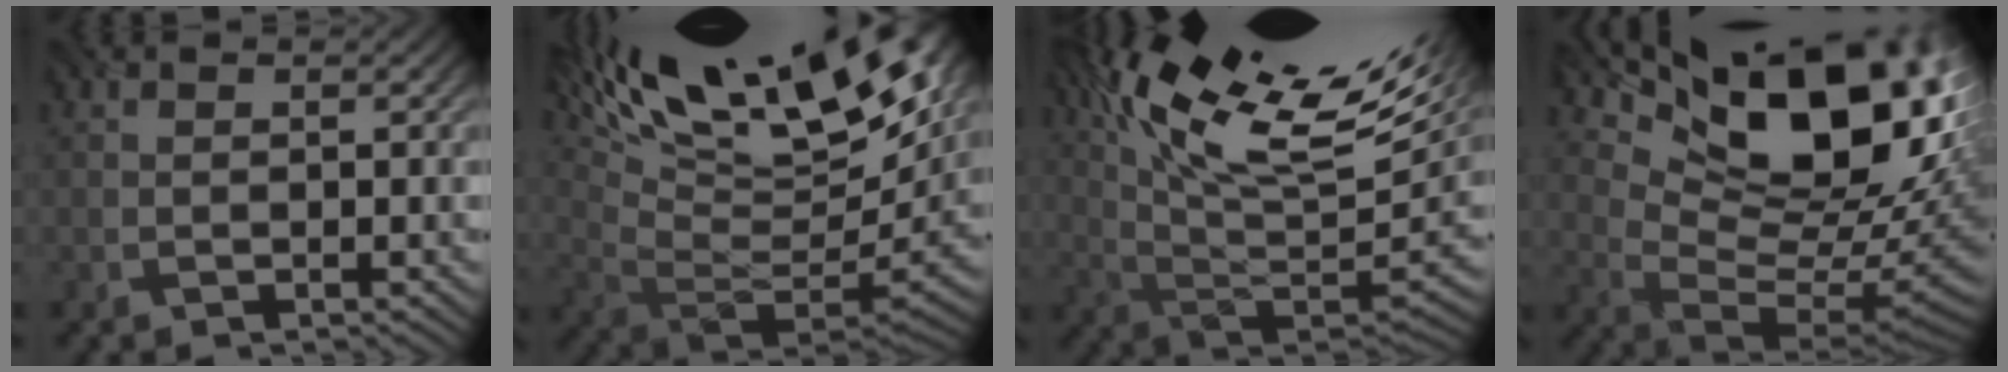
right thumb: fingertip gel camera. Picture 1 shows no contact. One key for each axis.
{"total": 20.2, "fx": 12.2, "fy": 6.6, "fz": 14.7, "tx": -0.242, "ty": 0.023, "tz": 0.192}
{"total": 21.1, "fx": 12.0, "fy": 6.3, "fz": 16.2, "tx": -0.301, "ty": 0.041, "tz": 0.191}
{"total": 19.5, "fx": 7.8, "fy": 10.3, "fz": 14.6, "tx": -0.213, "ty": 0.012, "tz": 0.146}